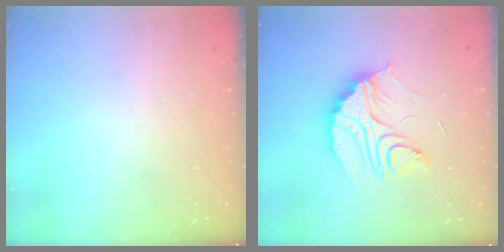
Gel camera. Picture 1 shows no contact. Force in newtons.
{"total": 12.8, "press": 12.8, "slide": 0.8}